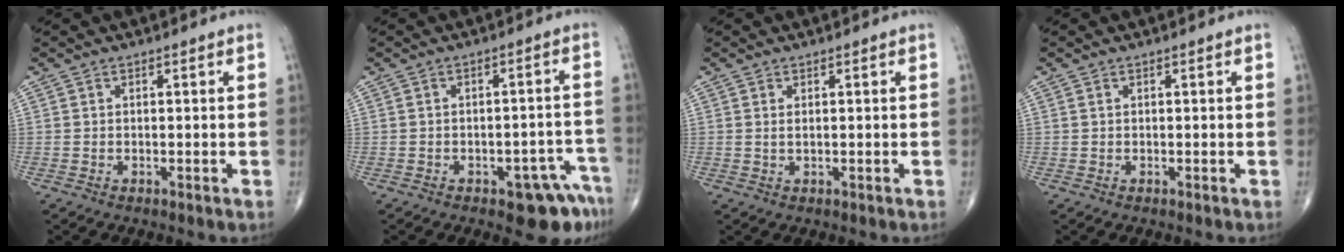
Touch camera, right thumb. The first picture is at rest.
{"total": 7.3, "force": [-4.4, 3.2, 4.9], "torque": [-0.035, 0.034, -0.050]}
{"total": 0.8, "force": [0.3, 0.2, 0.7], "torque": [-0.018, -0.002, 0.008]}
{"total": 0.0}